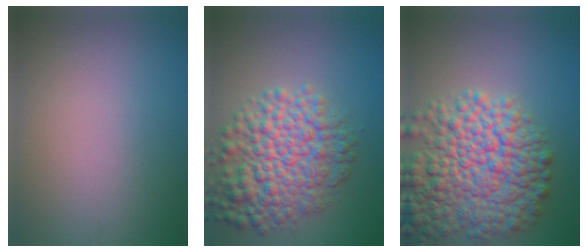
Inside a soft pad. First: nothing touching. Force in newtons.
{"total": 8.1, "press": 8.1, "slide": 0.2}
{"total": 10.5, "press": 10.5, "slide": 0.5}